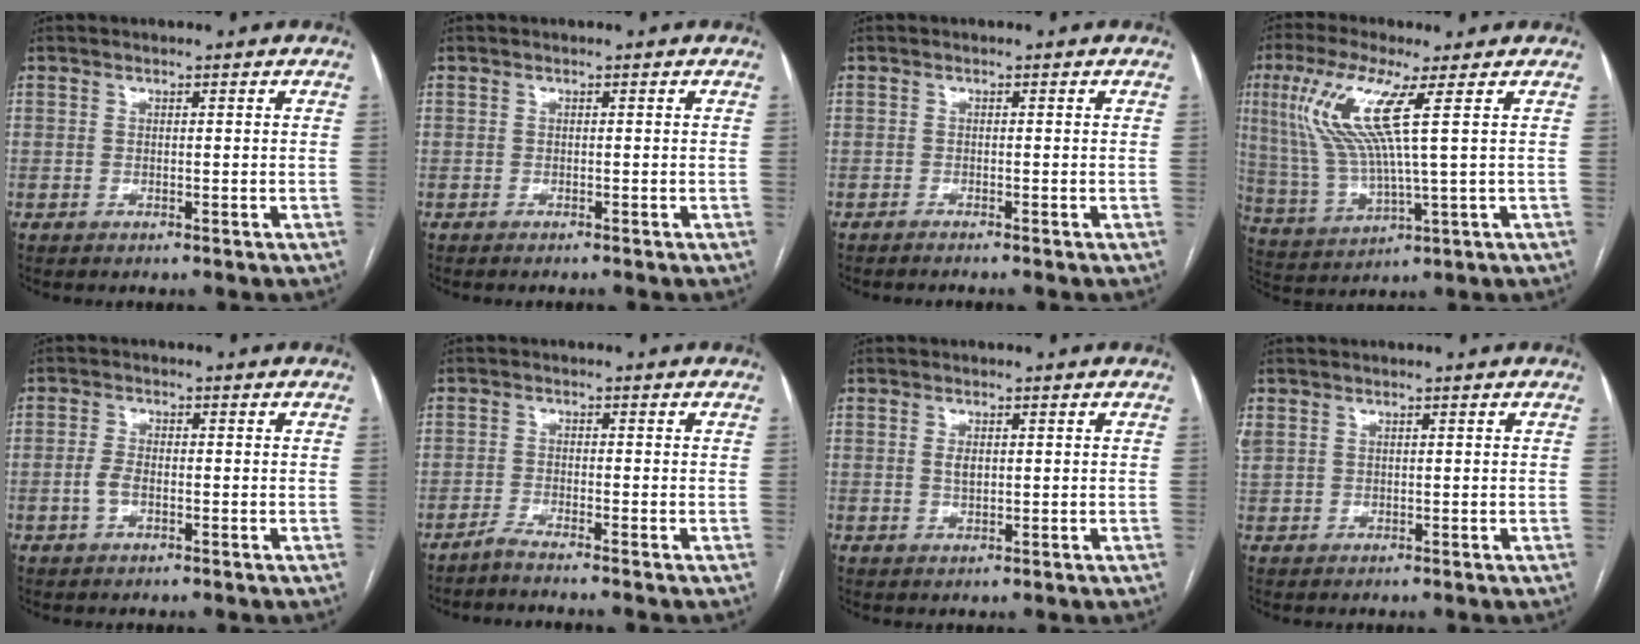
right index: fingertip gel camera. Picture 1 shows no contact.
{"total": 0.8, "force": [-0.8, 0.0, 0.2], "torque": [-0.003, -0.002, -0.011]}
{"total": 1.6, "force": [-1.3, -0.3, 0.8], "torque": [-0.005, 0.003, -0.014]}
{"total": 11.9, "force": [4.0, 0.4, 11.2], "torque": [-0.263, 0.002, 0.083]}
{"total": 2.8, "force": [-0.8, 1.4, 2.3], "torque": [-0.053, 0.004, -0.016]}
{"total": 2.4, "force": [-2.1, -1.0, 0.8], "torque": [-0.015, -0.002, -0.038]}
{"total": 1.8, "force": [0.3, 0.9, 1.5], "torque": [-0.029, -0.002, 0.007]}
{"total": 2.4, "force": [1.1, 1.9, 0.9], "torque": [-0.039, 0.018, 0.032]}